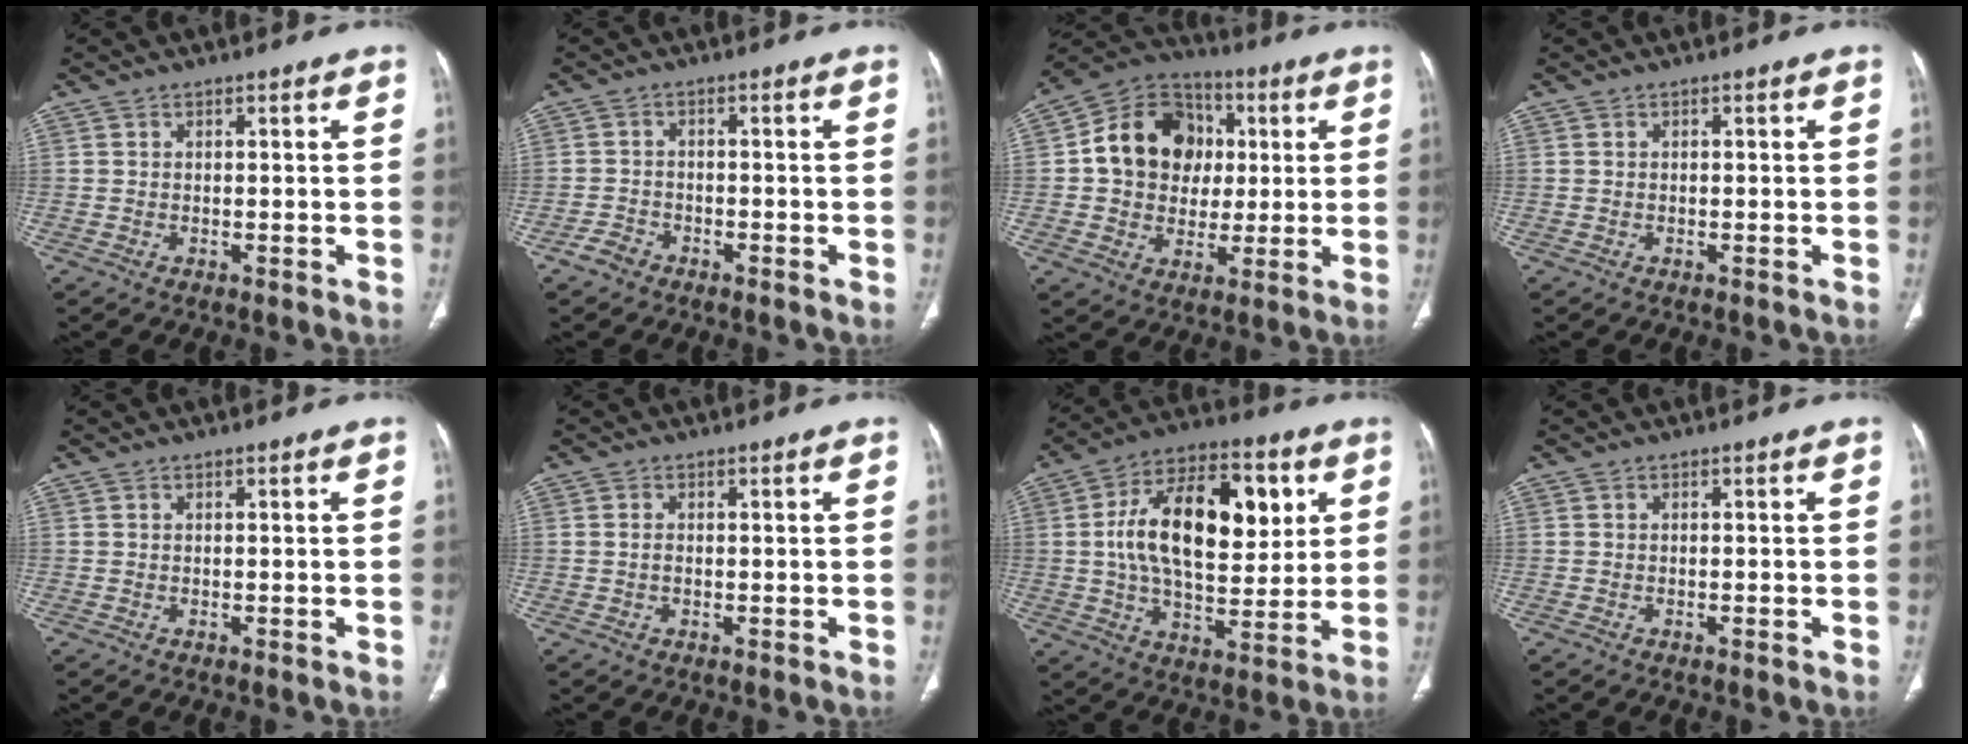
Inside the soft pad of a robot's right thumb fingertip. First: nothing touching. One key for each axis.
{"total": 2.6, "fx": -1.9, "fy": 1.6, "fz": 0.7, "tx": -0.016, "ty": 0.011, "tz": -0.036}
{"total": 16.3, "fx": 2.2, "fy": 13.7, "fz": 8.6, "tx": -0.109, "ty": 0.019, "tz": 0.034}
{"total": 0.0}
{"total": 0.0}
{"total": 1.0, "fx": -0.1, "fy": 0.7, "fz": 0.7, "tx": -0.016, "ty": 0.001, "tz": -0.001}
{"total": 22.4, "fx": 4.8, "fy": 12.0, "fz": 18.3, "tx": -0.271, "ty": 0.000, "tz": 0.073}
{"total": 0.5, "fx": -0.2, "fy": 0.1, "fz": 0.5, "tx": -0.009, "ty": -0.001, "tz": -0.002}